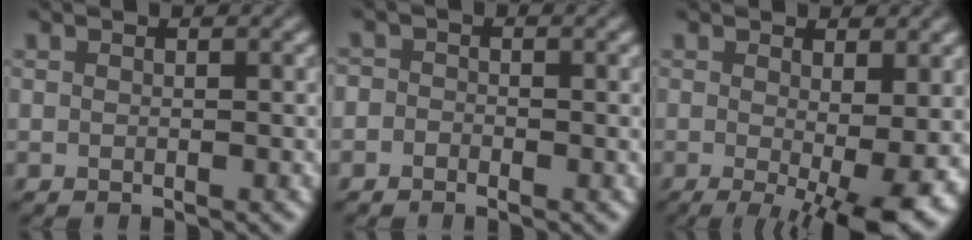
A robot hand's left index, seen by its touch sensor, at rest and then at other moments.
{"total": 1.2, "force": [-0.5, 1.0, 0.4], "torque": [0.003, -0.001, -0.032]}
{"total": 8.1, "force": [-1.5, 2.3, 7.7], "torque": [-0.110, -0.018, -0.012]}